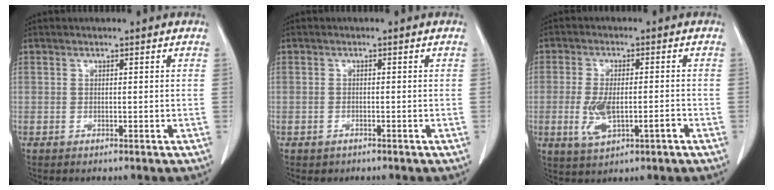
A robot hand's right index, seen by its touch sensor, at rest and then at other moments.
{"total": 0.7, "force": [-0.4, 0.6, 0.2], "torque": [-0.006, 0.001, -0.001]}
{"total": 6.7, "force": [-1.9, 2.4, 5.9], "torque": [-0.119, -0.002, -0.024]}